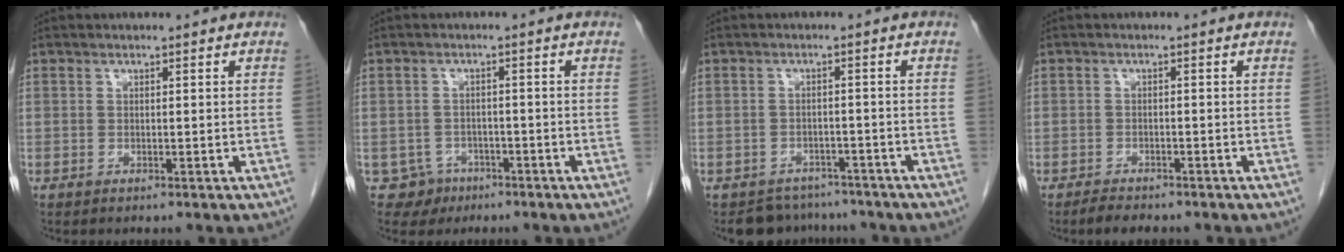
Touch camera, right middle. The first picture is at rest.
{"total": 3.2, "force": [-1.7, 2.7, -0.1], "torque": [0.007, 0.012, -0.022]}
{"total": 5.7, "force": [-5.2, 2.4, -0.5], "torque": [0.013, 0.011, -0.070]}
{"total": 2.4, "force": [-2.1, 0.7, 0.9], "torque": [-0.027, -0.006, -0.033]}